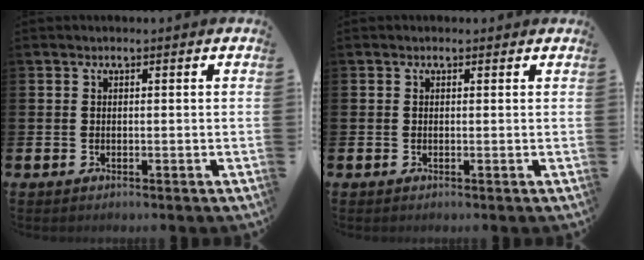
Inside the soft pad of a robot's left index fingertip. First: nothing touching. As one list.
[{"total": 0.0}]